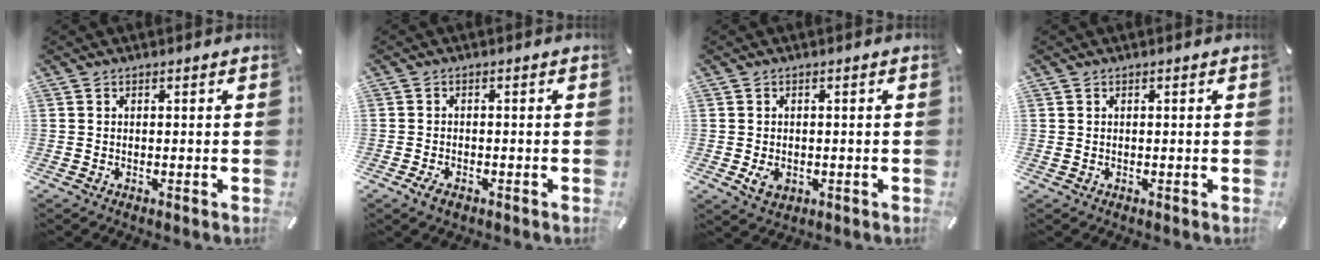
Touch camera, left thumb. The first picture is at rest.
{"total": 2.3, "force": [-1.3, 1.3, 1.5], "torque": [-0.033, 0.001, -0.026]}
{"total": 3.5, "force": [-0.7, 2.7, 2.1], "torque": [-0.042, -0.004, -0.014]}
{"total": 0.0}